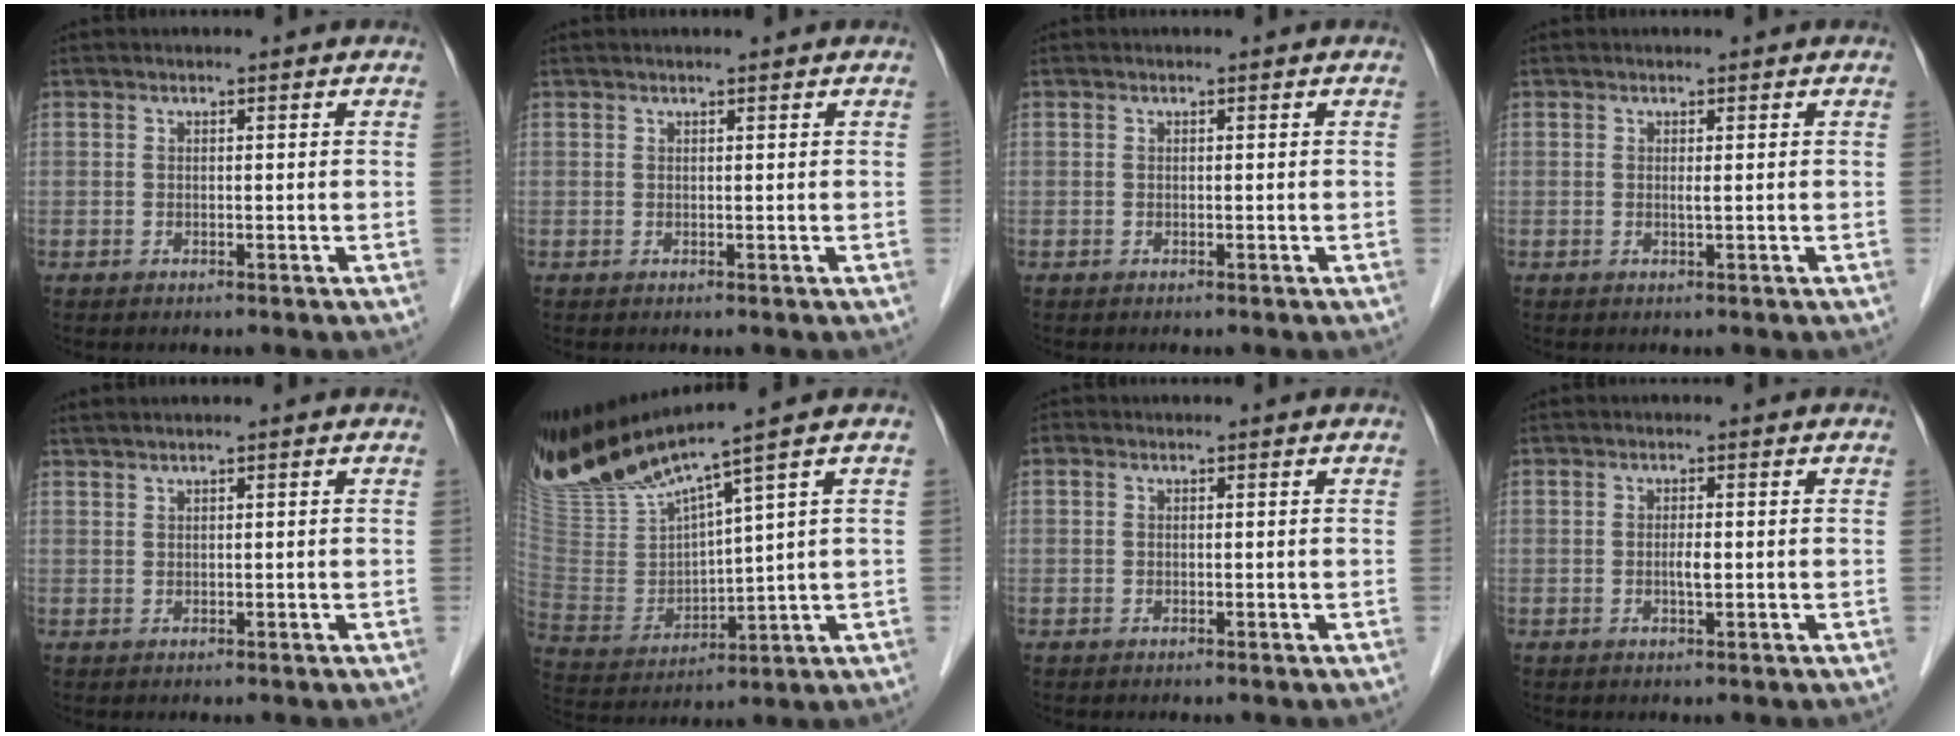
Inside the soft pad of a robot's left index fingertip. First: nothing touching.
{"total": 3.4, "force": [2.9, 0.0, 1.8], "torque": [-0.023, 0.031, 0.047]}
{"total": 0.0}
{"total": 1.2, "force": [0.5, -0.2, 1.1], "torque": [-0.025, 0.006, 0.011]}
{"total": 1.9, "force": [1.6, -0.2, 1.1], "torque": [-0.027, 0.016, 0.037]}
{"total": 16.9, "force": [13.7, 0.1, 9.9], "torque": [-0.202, -0.010, 0.274]}
{"total": 0.0}
{"total": 1.6, "force": [0.0, 0.2, 1.6], "torque": [-0.032, 0.001, 0.000]}